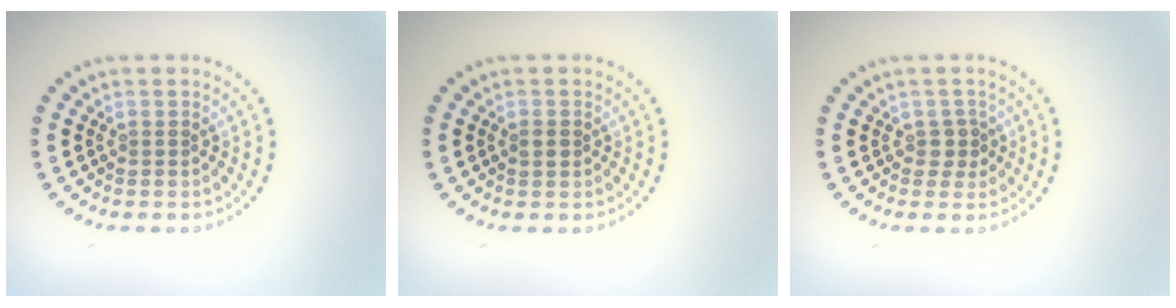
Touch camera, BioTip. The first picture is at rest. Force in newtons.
{"total": 1.2, "press": 1.2, "slide": 0.1}
{"total": 1.5, "press": 1.3, "slide": 0.8}